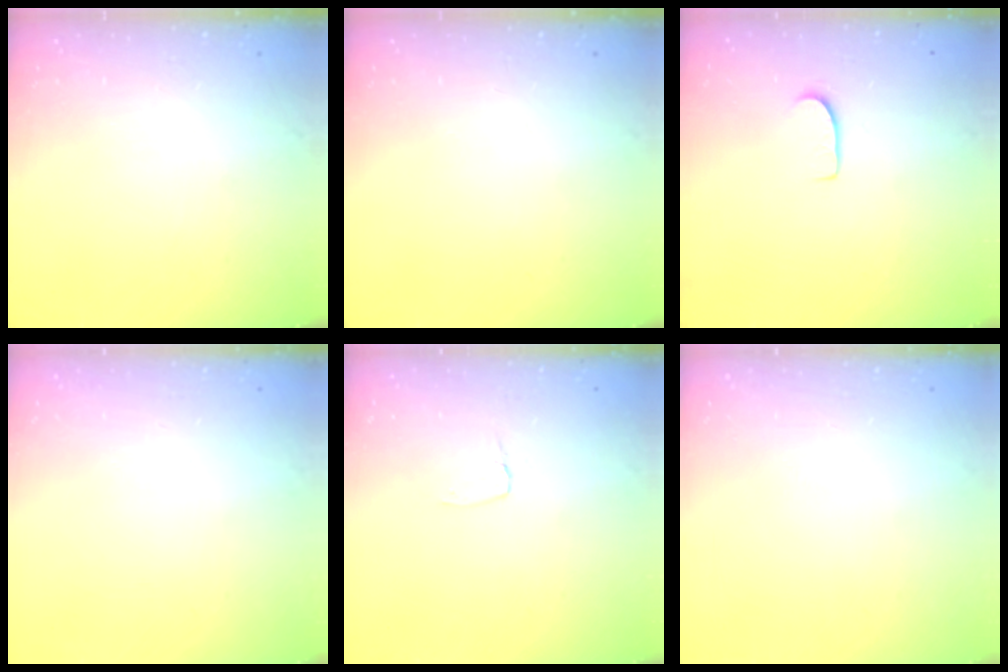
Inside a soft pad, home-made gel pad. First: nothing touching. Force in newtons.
{"total": 0.0}
{"total": 6.1, "press": 6.1, "slide": 0.5}
{"total": 0.8, "press": 0.4, "slide": 0.7}
{"total": 2.9, "press": 2.9, "slide": 0.3}
{"total": 0.0}